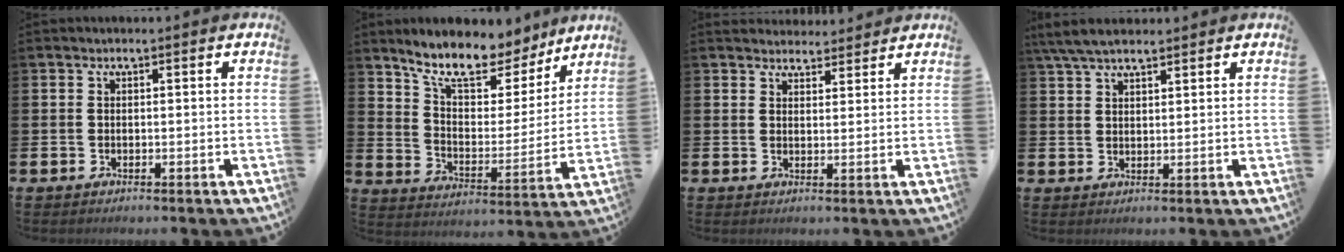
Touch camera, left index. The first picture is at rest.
{"total": 10.8, "force": [9.5, 3.7, 3.6], "torque": [-0.101, -0.070, 0.166]}
{"total": 3.5, "force": [3.4, 1.0, -0.2], "torque": [0.004, -0.017, 0.062]}
{"total": 5.2, "force": [4.5, 1.3, 2.2], "torque": [-0.062, -0.005, 0.085]}